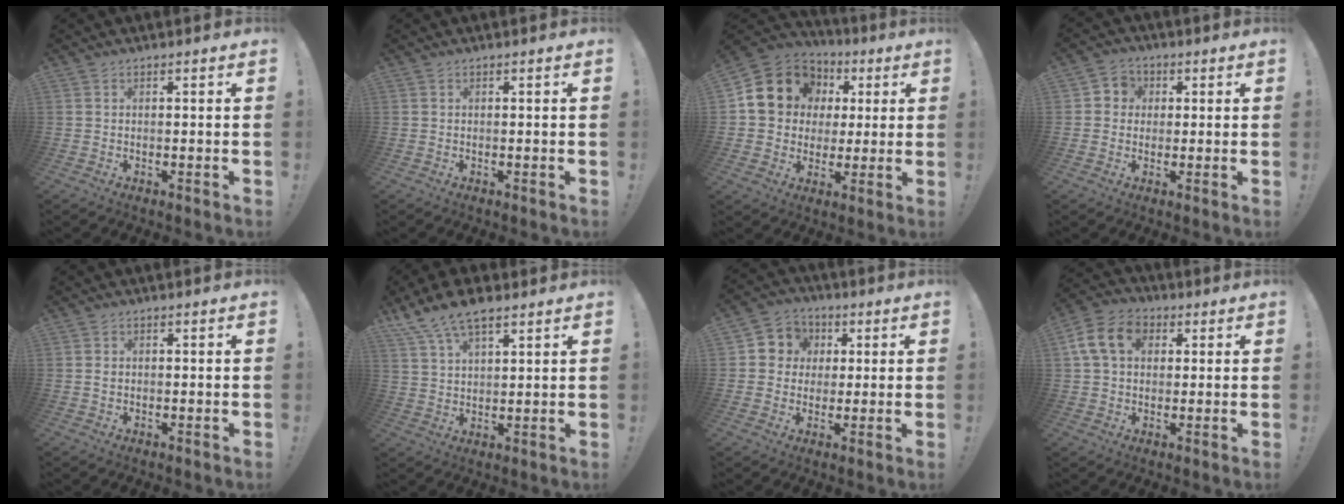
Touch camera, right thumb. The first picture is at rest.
{"total": 0.0}
{"total": 15.1, "force": [5.0, 12.9, 6.0], "torque": [-0.086, -0.015, 0.115]}
{"total": 4.5, "force": [0.1, 4.3, 1.2], "torque": [-0.019, 0.005, 0.002]}
{"total": 0.8, "force": [0.0, 0.7, 0.4], "torque": [-0.015, 0.007, 0.000]}
{"total": 9.2, "force": [6.6, 3.6, 5.2], "torque": [-0.101, -0.023, 0.127]}
{"total": 7.4, "force": [0.5, 7.2, 1.9], "torque": [-0.025, 0.006, 0.016]}
{"total": 13.1, "force": [3.7, 9.7, 8.0], "torque": [-0.132, 0.007, 0.074]}